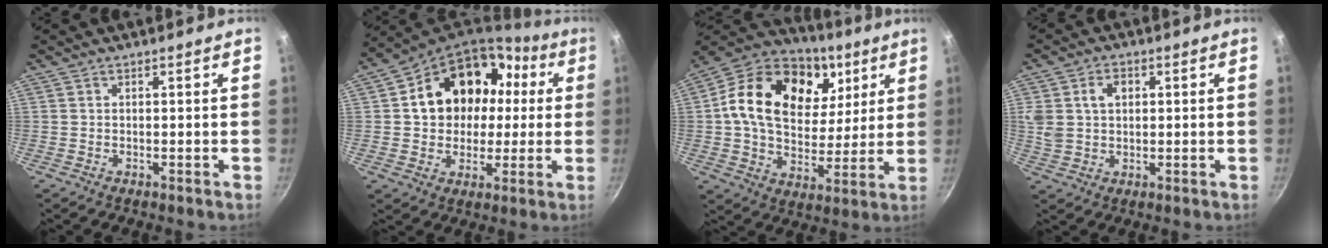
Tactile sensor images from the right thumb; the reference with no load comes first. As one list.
[{"total": 19.4, "force": [3.2, 15.4, 11.4], "torque": [-0.160, 0.042, 0.054]}, {"total": 25.2, "force": [8.1, 17.3, 16.5], "torque": [-0.264, -0.012, 0.125]}, {"total": 7.8, "force": [2.2, 6.0, 4.6], "torque": [-0.075, 0.001, 0.039]}]